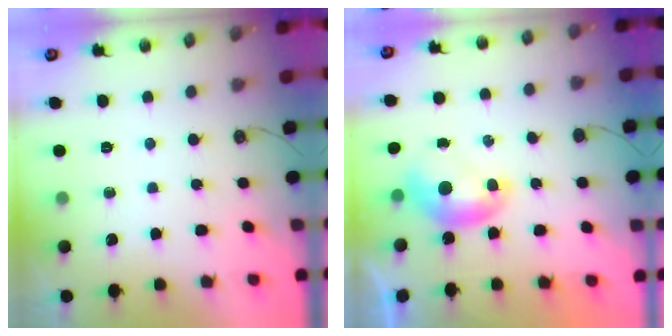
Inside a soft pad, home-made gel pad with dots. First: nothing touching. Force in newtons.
{"total": 0.0}